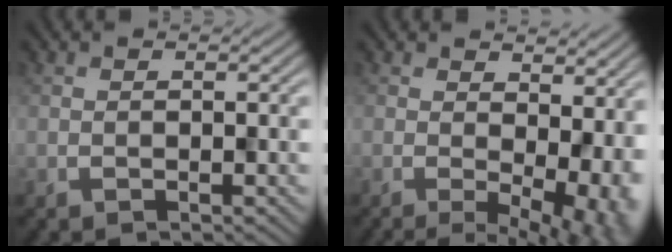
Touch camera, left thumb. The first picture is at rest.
{"total": 8.1, "force": [0.4, 3.5, 7.3], "torque": [-0.086, -0.009, 0.033]}